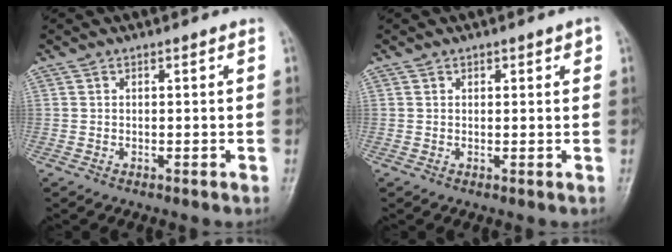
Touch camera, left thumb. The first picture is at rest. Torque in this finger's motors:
{"motor_torque": [-0.44, 0.22, -0.22, 0.05, -0.02]}